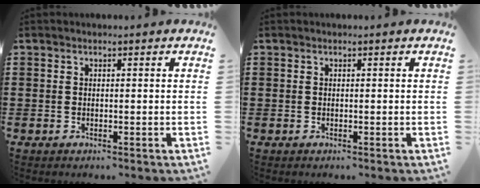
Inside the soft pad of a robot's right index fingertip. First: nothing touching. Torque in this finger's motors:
{"motor_torque": [0.00, 0.00, 0.00, 0.00]}